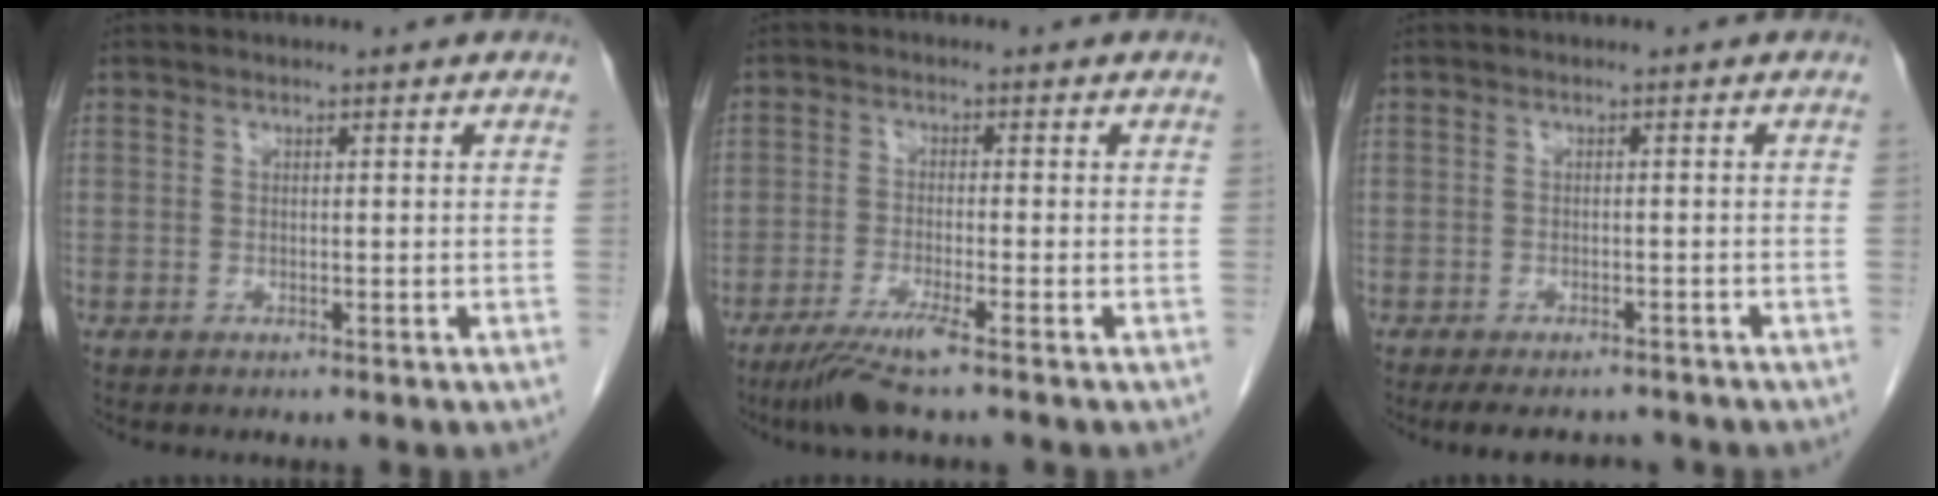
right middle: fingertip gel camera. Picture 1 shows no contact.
{"total": 5.7, "force": [-3.8, -0.5, 4.2], "torque": [-0.083, -0.017, -0.076]}
{"total": 5.7, "force": [-5.2, 1.6, 1.9], "torque": [-0.024, -0.009, -0.073]}